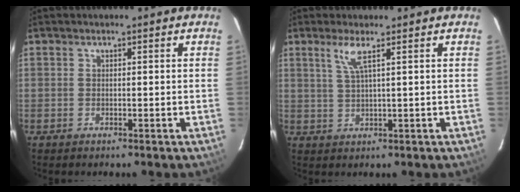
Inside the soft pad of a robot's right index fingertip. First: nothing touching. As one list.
[{"total": 3.3, "force": [1.8, -0.4, 2.8], "torque": [-0.058, -0.003, 0.040]}]